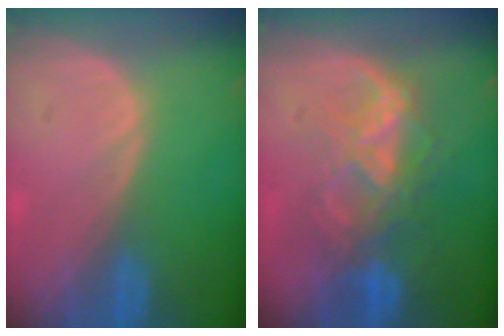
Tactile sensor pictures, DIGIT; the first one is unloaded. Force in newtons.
{"total": 8.2, "press": 7.3, "slide": 3.7}